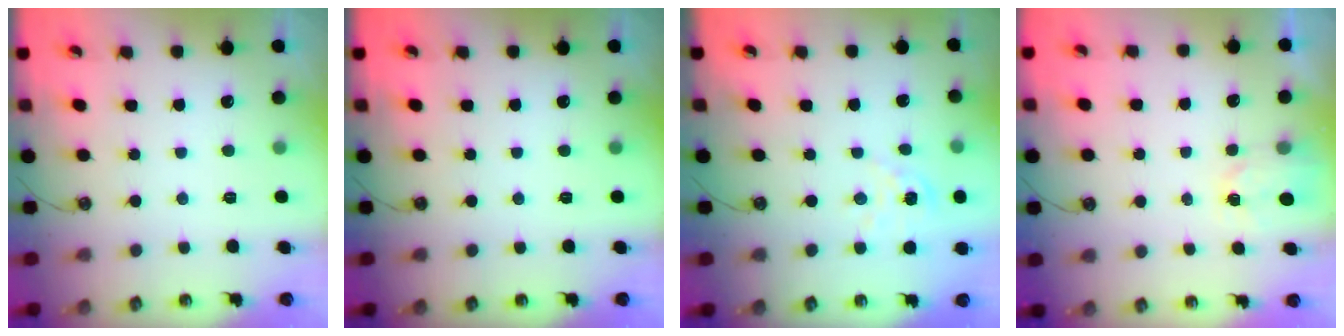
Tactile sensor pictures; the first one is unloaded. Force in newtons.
{"total": 0.0}
{"total": 2.9, "press": 2.9, "slide": 0.3}
{"total": 2.2, "press": 2.2, "slide": 0.2}